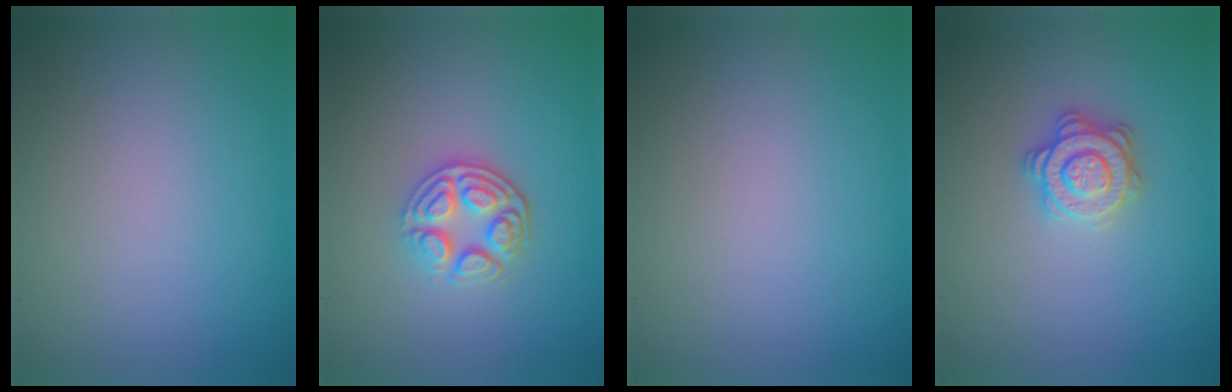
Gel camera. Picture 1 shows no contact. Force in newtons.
{"total": 3.5, "press": 3.0, "slide": 1.8}
{"total": 0.0}
{"total": 2.9, "press": 2.8, "slide": 0.9}